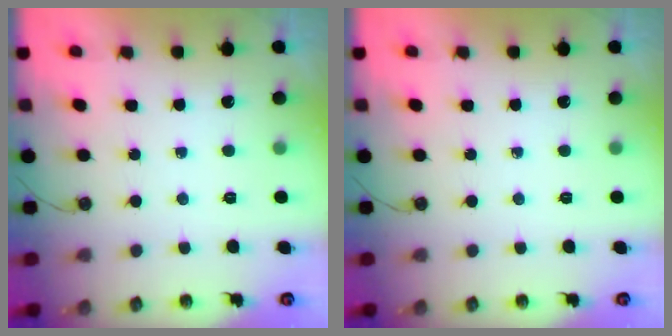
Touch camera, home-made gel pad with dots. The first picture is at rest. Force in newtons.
{"total": 0.0}